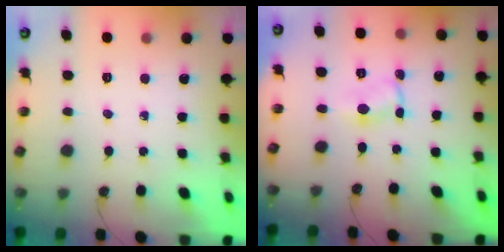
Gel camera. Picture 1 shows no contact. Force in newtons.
{"total": 1.1, "press": 1.0, "slide": 0.2}